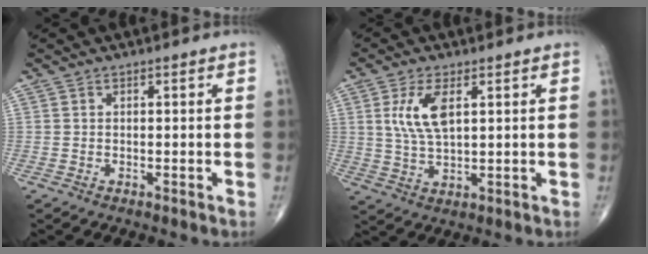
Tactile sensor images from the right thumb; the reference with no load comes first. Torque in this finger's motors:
{"motor_torque": [0.33, 0.30, 0.92, 0.33, 0.08]}